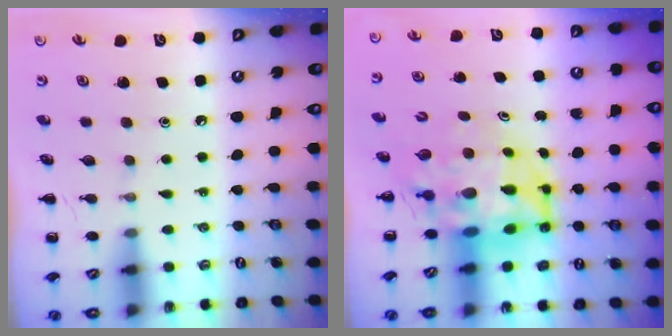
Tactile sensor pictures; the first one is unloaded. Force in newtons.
{"total": 8.2, "press": 7.8, "slide": 2.5}